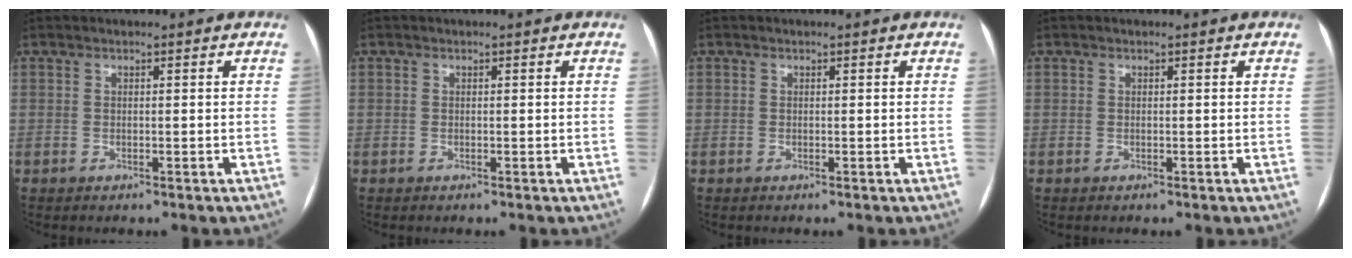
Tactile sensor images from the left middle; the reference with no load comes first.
{"total": 0.0}
{"total": 0.0}
{"total": 0.0}